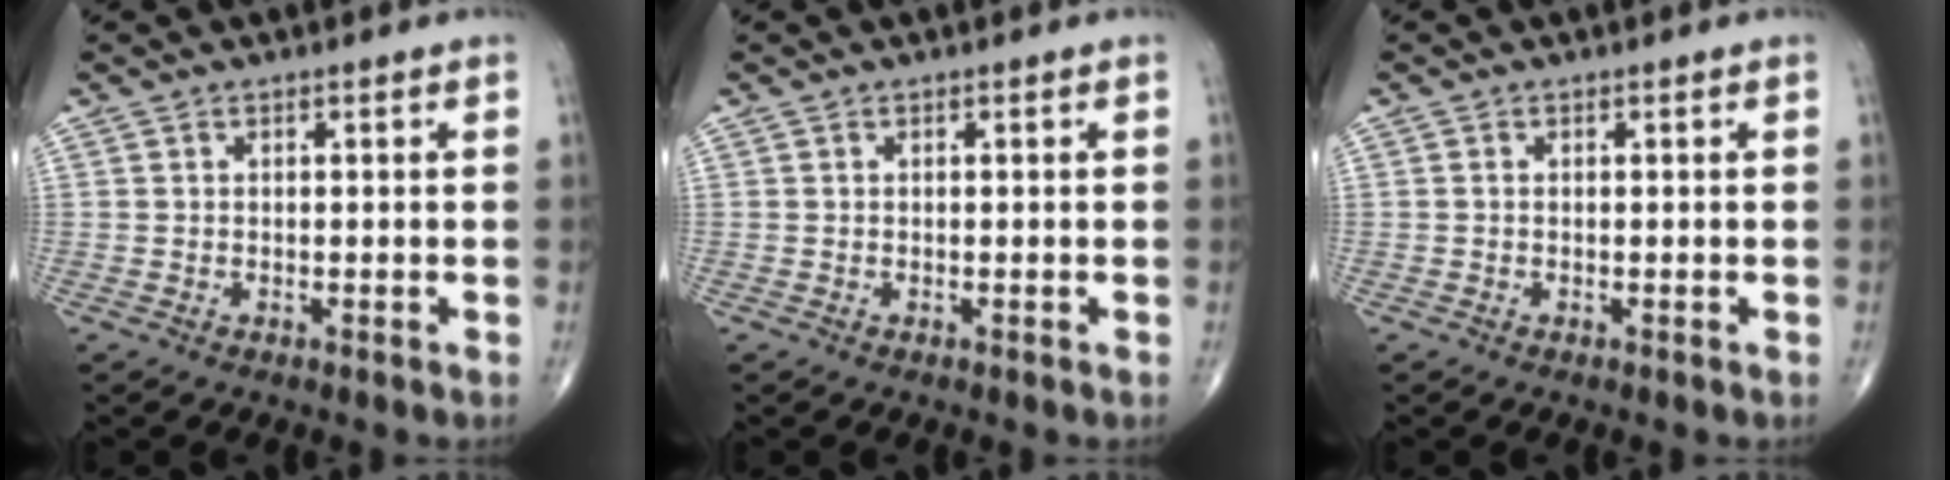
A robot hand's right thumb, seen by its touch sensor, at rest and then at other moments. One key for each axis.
{"total": 0.0}
{"total": 0.0}